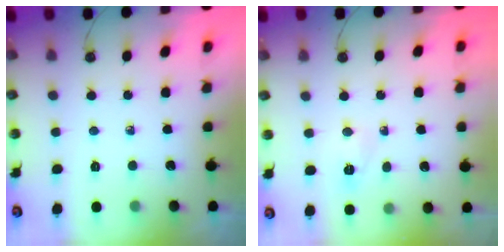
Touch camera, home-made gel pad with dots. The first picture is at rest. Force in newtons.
{"total": 3.1, "press": 2.9, "slide": 1.1}